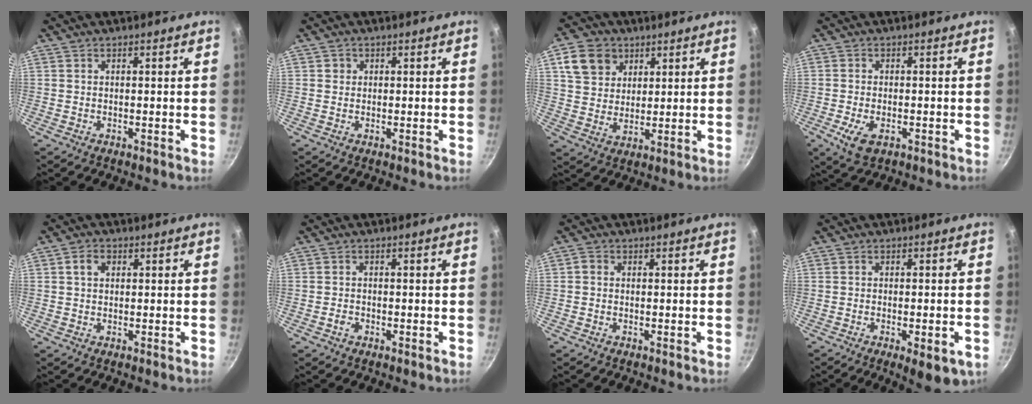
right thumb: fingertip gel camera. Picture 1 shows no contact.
{"total": 1.2, "force": [0.2, 1.2, 0.2], "torque": [0.004, 0.001, 0.001]}
{"total": 9.8, "force": [4.5, 7.6, 4.2], "torque": [-0.050, -0.006, 0.081]}
{"total": 5.4, "force": [-2.0, 2.9, 4.1], "torque": [-0.076, -0.003, -0.033]}
{"total": 2.9, "force": [0.7, 2.2, 1.7], "torque": [-0.023, 0.004, 0.009]}
{"total": 1.5, "force": [-0.8, 0.9, 0.8], "torque": [-0.019, 0.004, -0.017]}
{"total": 1.1, "force": [-0.2, 0.9, 0.6], "torque": [-0.012, 0.005, -0.006]}
{"total": 6.7, "force": [-2.6, 2.2, 5.8], "torque": [-0.070, 0.002, -0.031]}